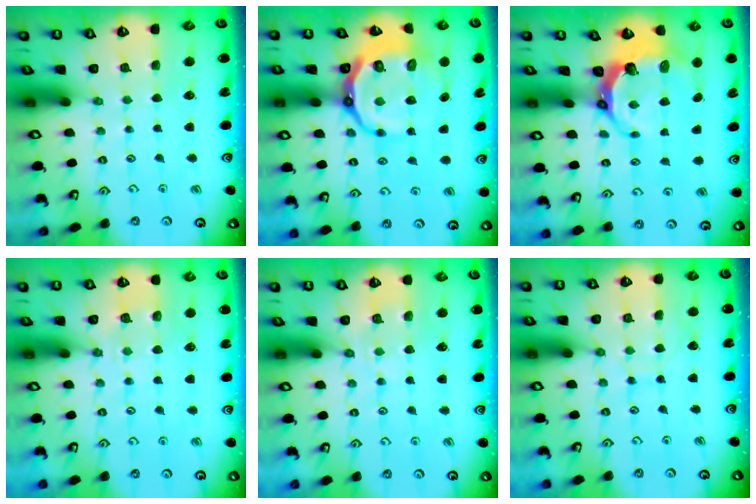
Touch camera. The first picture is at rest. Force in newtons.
{"total": 14.6, "press": 14.2, "slide": 3.3}
{"total": 7.0, "press": 5.6, "slide": 4.3}
{"total": 5.8, "press": 5.8, "slide": 0.1}
{"total": 6.1, "press": 6.1, "slide": 0.9}
{"total": 6.0, "press": 6.0, "slide": 0.2}